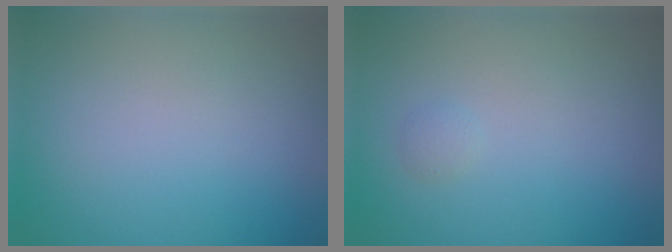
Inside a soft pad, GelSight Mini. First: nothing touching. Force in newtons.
{"total": 0.6, "press": 0.6, "slide": 0.0}